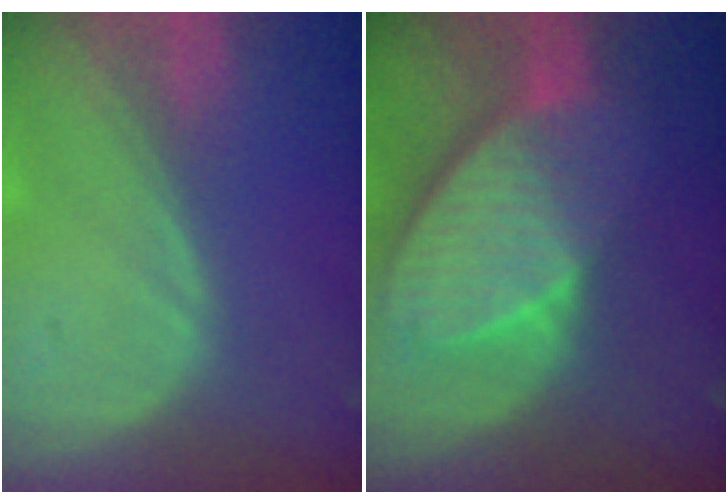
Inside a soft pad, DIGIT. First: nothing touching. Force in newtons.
{"total": 10.2, "press": 8.8, "slide": 5.2}